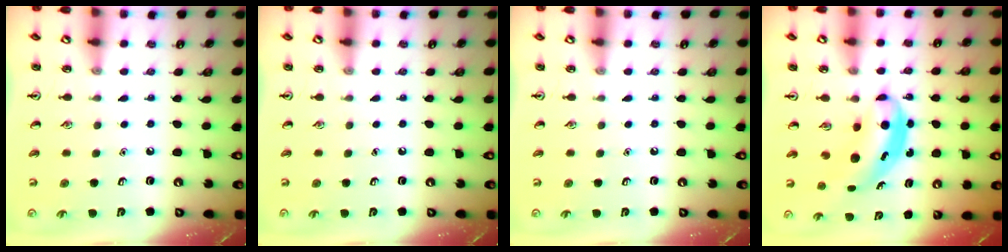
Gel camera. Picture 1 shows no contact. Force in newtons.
{"total": 0.0}
{"total": 0.0}
{"total": 6.1, "press": 6.0, "slide": 1.2}